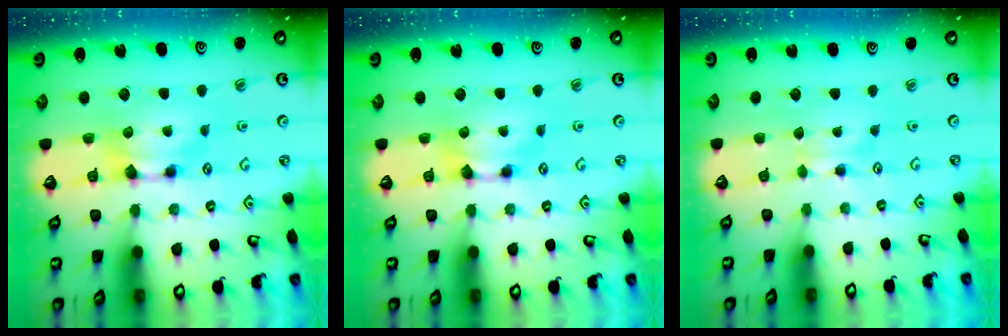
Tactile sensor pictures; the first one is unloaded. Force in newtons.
{"total": 0.0}
{"total": 2.4, "press": 2.4, "slide": 0.4}